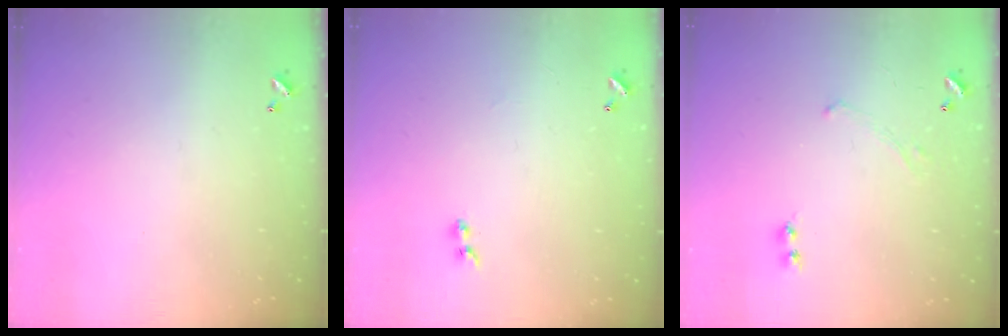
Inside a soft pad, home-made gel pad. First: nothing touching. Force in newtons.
{"total": 1.3, "press": 1.1, "slide": 0.7}
{"total": 0.7, "press": 0.6, "slide": 0.2}